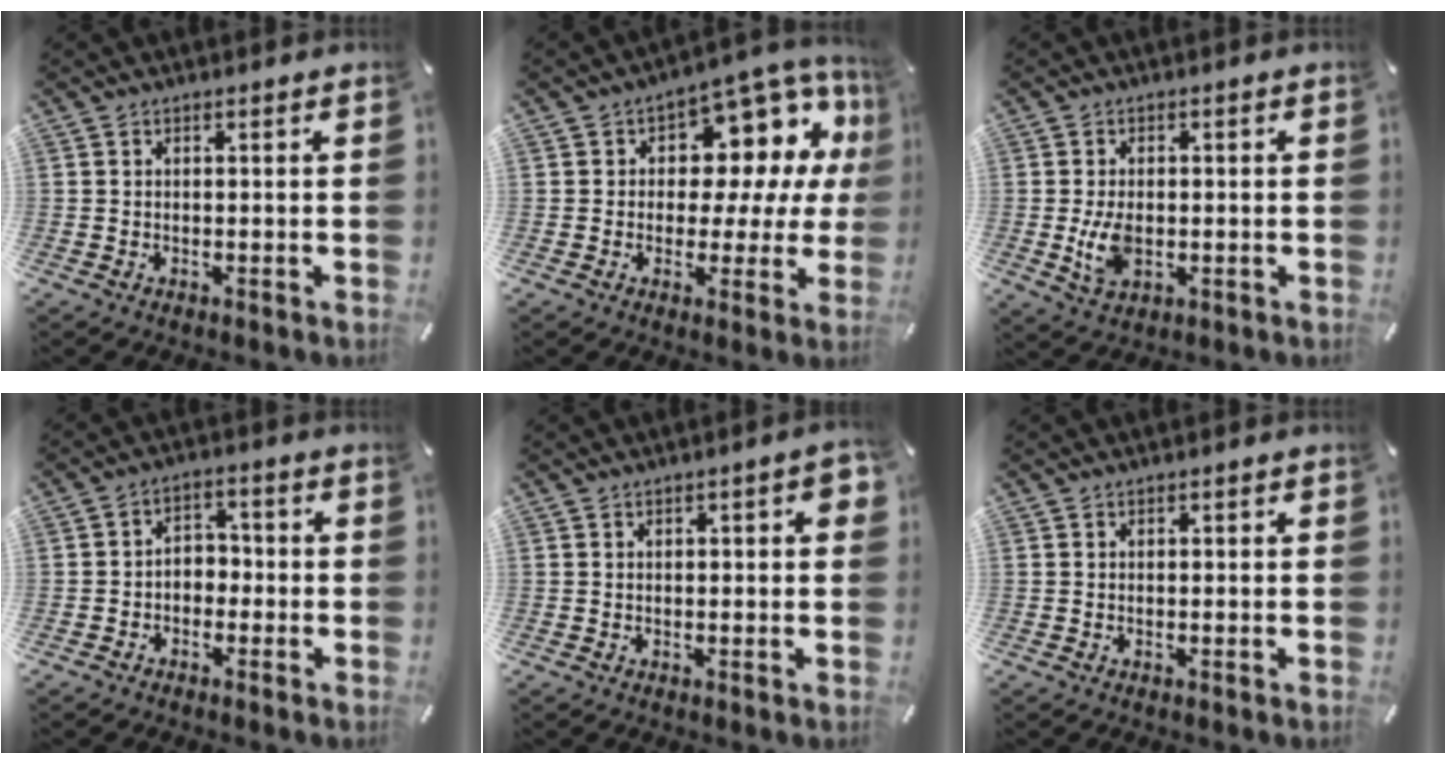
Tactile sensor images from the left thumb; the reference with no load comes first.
{"total": 10.6, "force": [4.4, 7.1, 6.5], "torque": [-0.080, -0.054, 0.079]}
{"total": 6.5, "force": [-0.8, 4.3, 4.9], "torque": [-0.109, -0.007, -0.018]}
{"total": 3.9, "force": [-2.3, 2.8, 1.2], "torque": [-0.023, 0.015, -0.047]}
{"total": 3.2, "force": [0.5, 1.3, 2.9], "torque": [-0.038, 0.001, 0.005]}
{"total": 0.0}